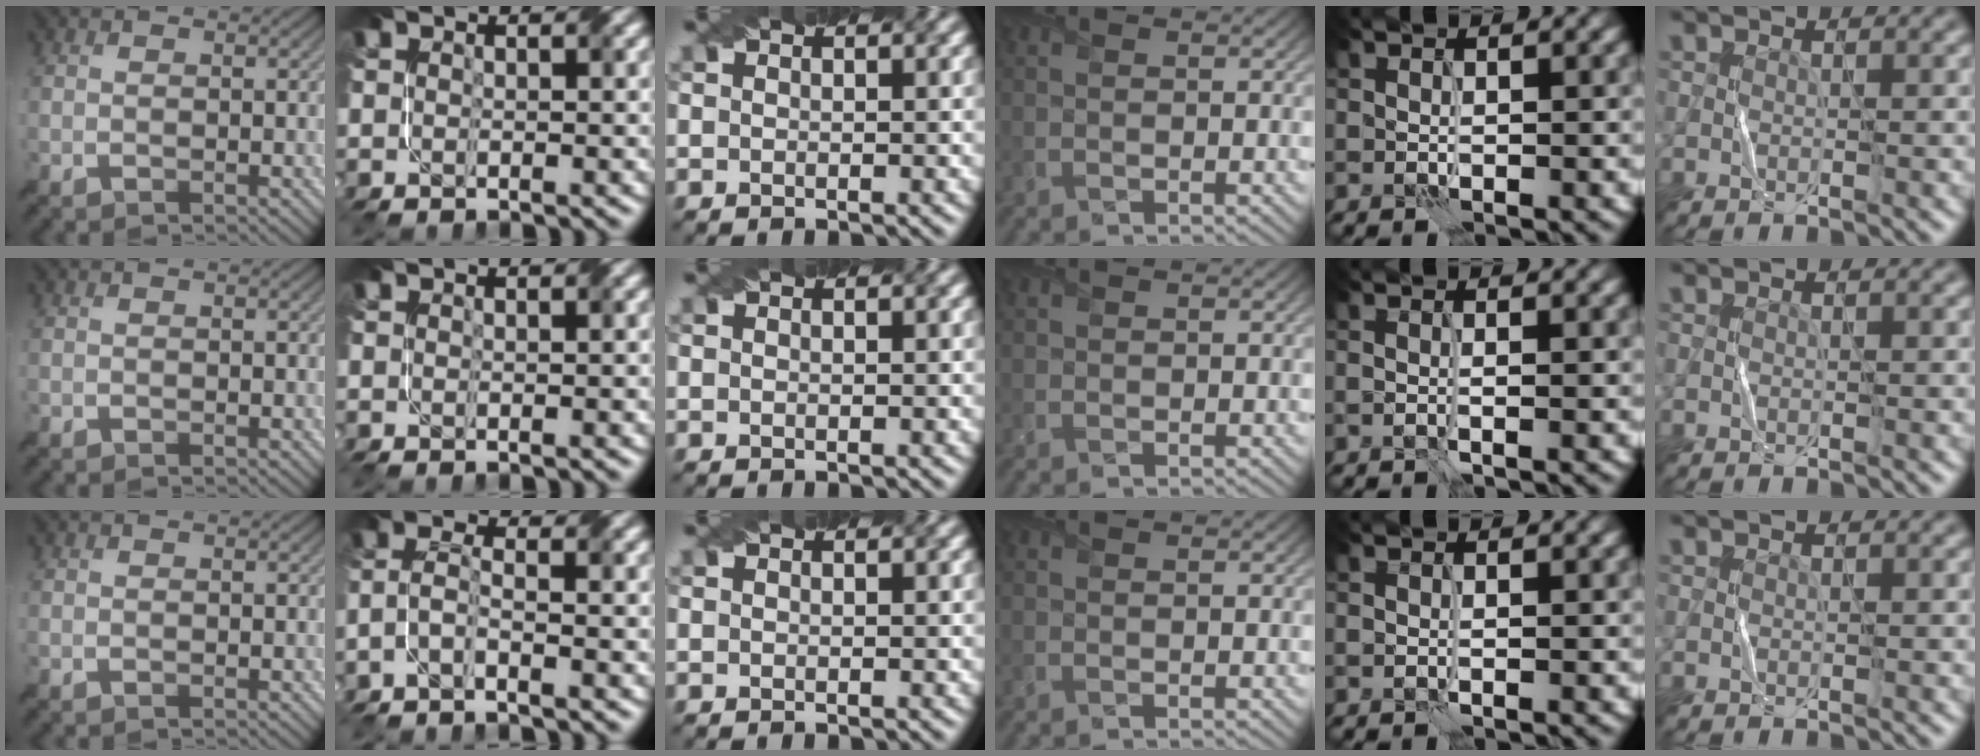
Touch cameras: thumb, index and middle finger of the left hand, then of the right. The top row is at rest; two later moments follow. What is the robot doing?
{"motion": "fold", "object": "bubble wrap"}